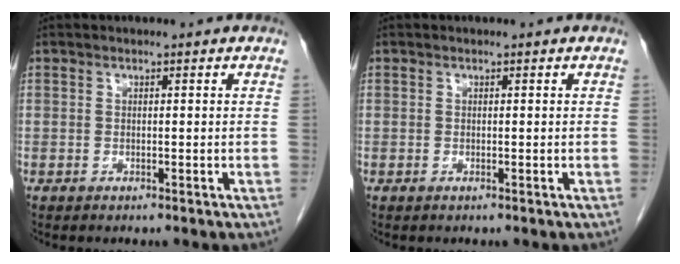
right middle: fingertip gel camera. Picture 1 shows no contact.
{"total": 0.0}